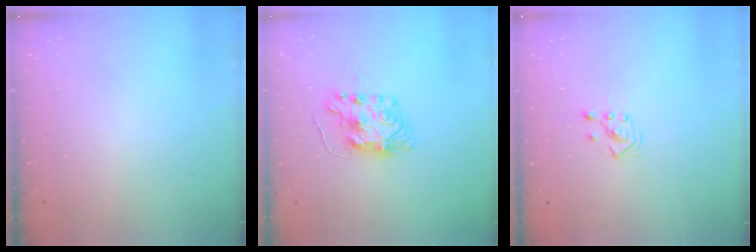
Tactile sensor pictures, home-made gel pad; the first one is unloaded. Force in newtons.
{"total": 9.0, "press": 9.0, "slide": 0.5}
{"total": 3.0, "press": 2.8, "slide": 1.0}